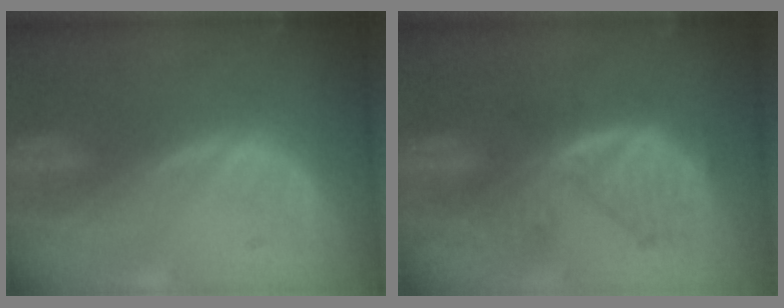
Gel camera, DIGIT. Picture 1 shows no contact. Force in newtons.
{"total": 7.6, "press": 6.8, "slide": 3.5}